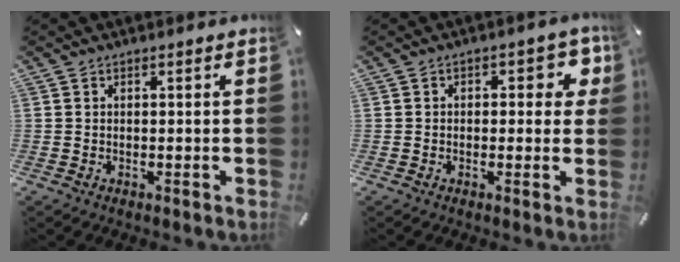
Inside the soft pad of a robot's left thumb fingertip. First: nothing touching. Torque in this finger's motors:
{"motor_torque": [0.12, 0.00, 0.24, 0.20, -0.01]}